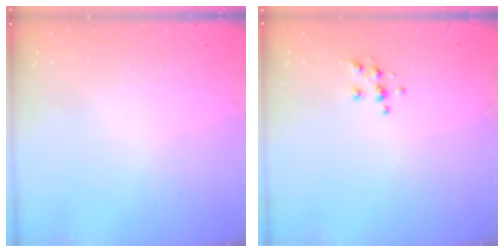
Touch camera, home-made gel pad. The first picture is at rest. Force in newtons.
{"total": 5.5, "press": 5.5, "slide": 0.5}